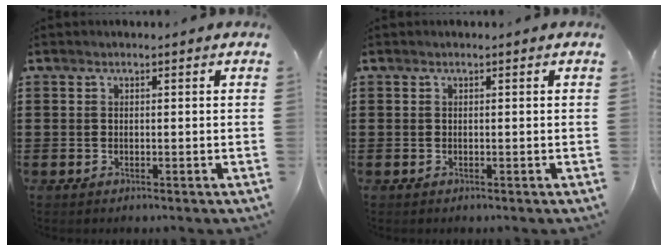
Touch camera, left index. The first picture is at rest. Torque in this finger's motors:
{"motor_torque": [0.00, 0.00, 0.04, -0.01]}